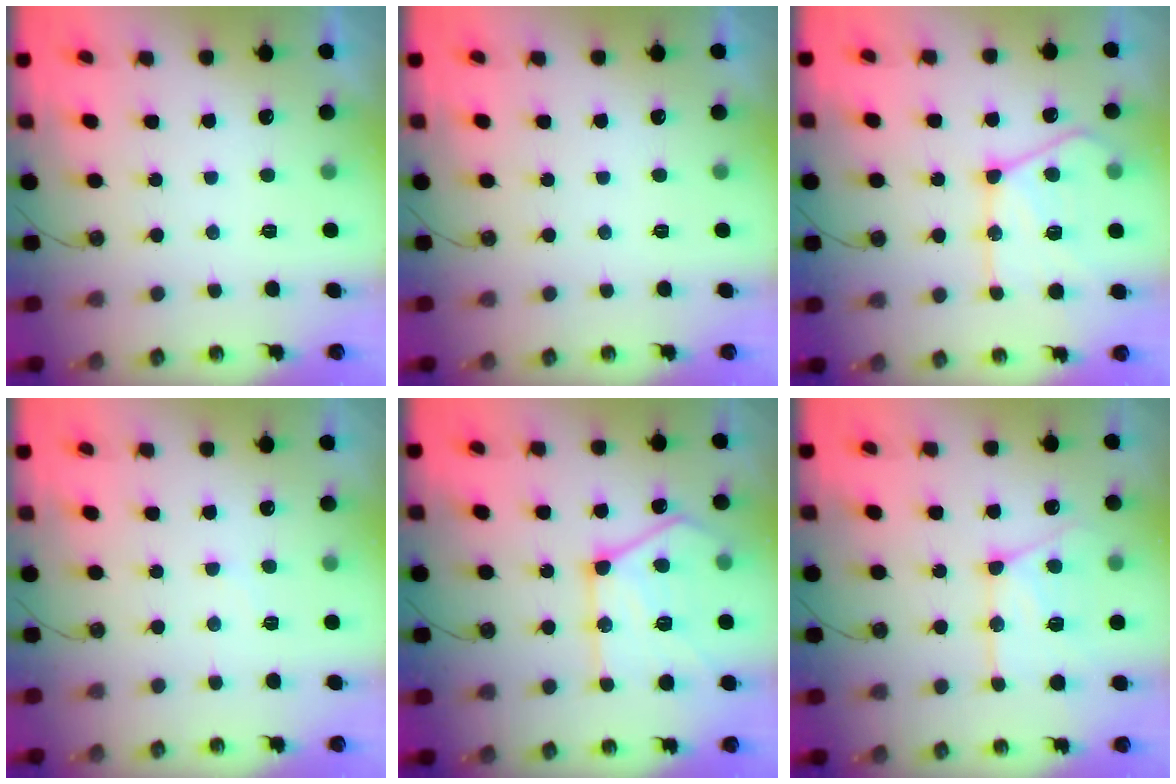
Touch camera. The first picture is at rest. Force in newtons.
{"total": 0.0}
{"total": 19.4, "press": 19.4, "slide": 1.6}
{"total": 5.2, "press": 5.2, "slide": 0.7}
{"total": 20.3, "press": 20.2, "slide": 1.9}
{"total": 14.9, "press": 14.8, "slide": 1.6}